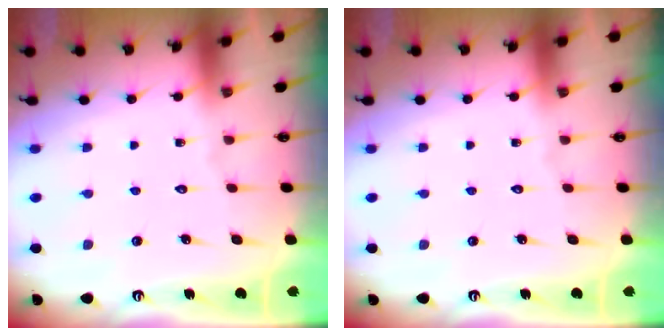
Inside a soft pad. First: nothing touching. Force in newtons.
{"total": 0.0}